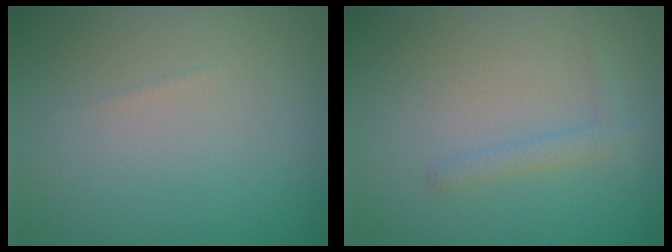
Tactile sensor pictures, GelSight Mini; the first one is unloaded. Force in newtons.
{"total": 1.3, "press": 1.3, "slide": 0.0}